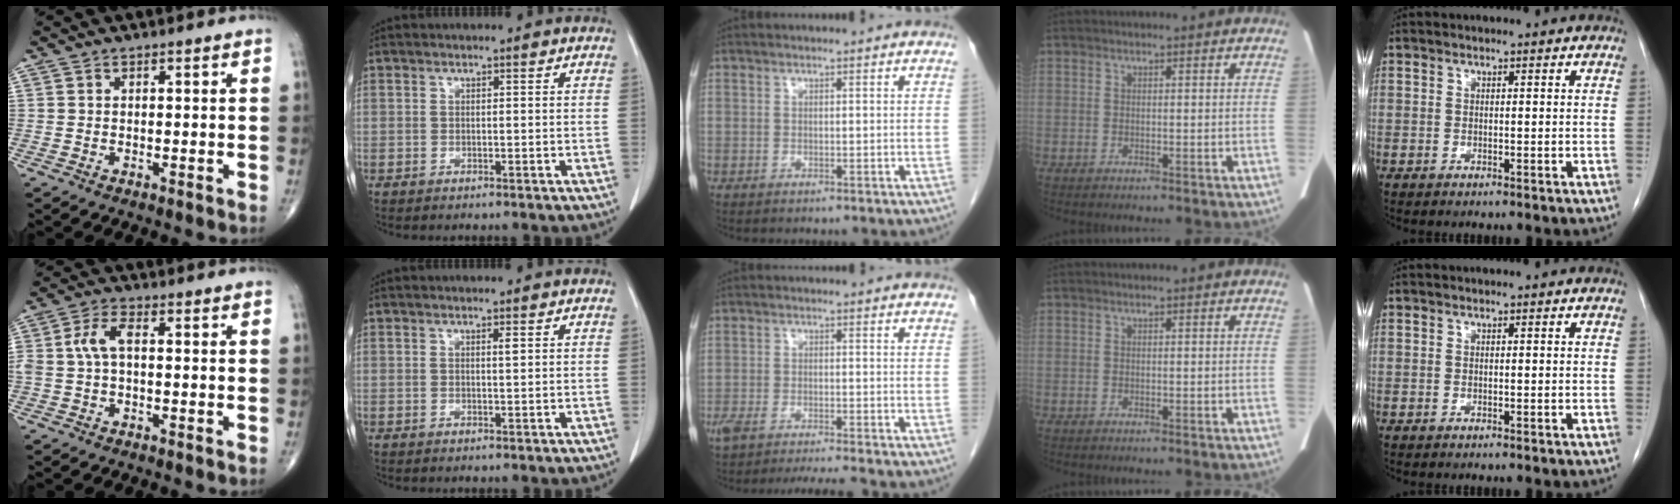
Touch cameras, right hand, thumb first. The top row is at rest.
{"thumb": {"total": 5.0, "force": [0.2, 2.5, 4.4], "torque": [-0.104, 0.018, 0.001]}, "index": {"total": 0.7, "force": [0.3, 0.0, 0.6], "torque": [-0.014, -0.001, 0.005]}, "middle": {"total": 7.7, "force": [-6.8, 0.3, 3.6], "torque": [-0.061, -0.006, -0.108]}}